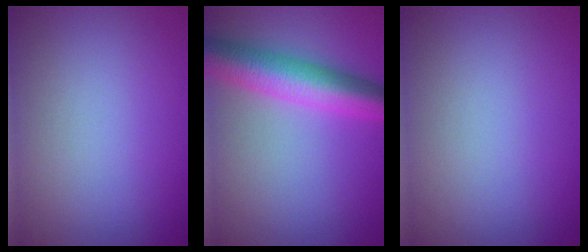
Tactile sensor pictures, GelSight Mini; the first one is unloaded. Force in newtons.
{"total": 7.2, "press": 7.2, "slide": 0.2}
{"total": 0.0}